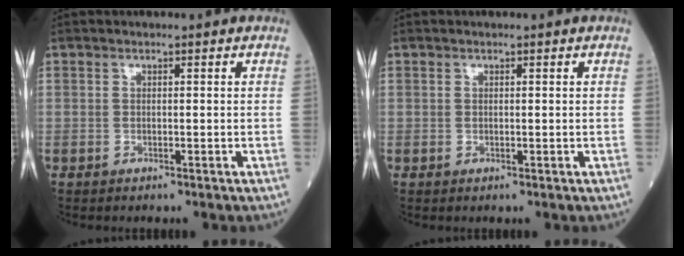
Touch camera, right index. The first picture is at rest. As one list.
[{"total": 0.0}]